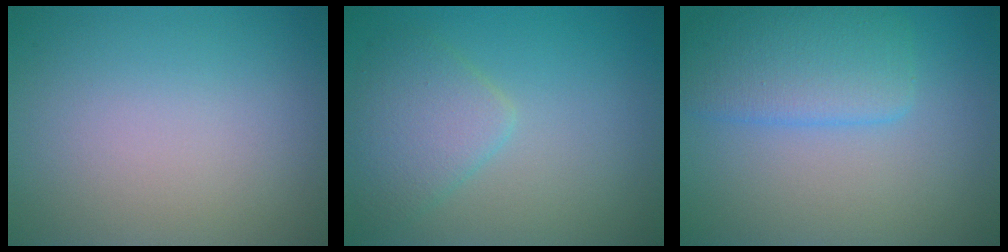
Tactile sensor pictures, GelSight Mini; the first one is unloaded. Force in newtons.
{"total": 3.4, "press": 3.3, "slide": 0.1}
{"total": 4.3, "press": 4.3, "slide": 0.0}